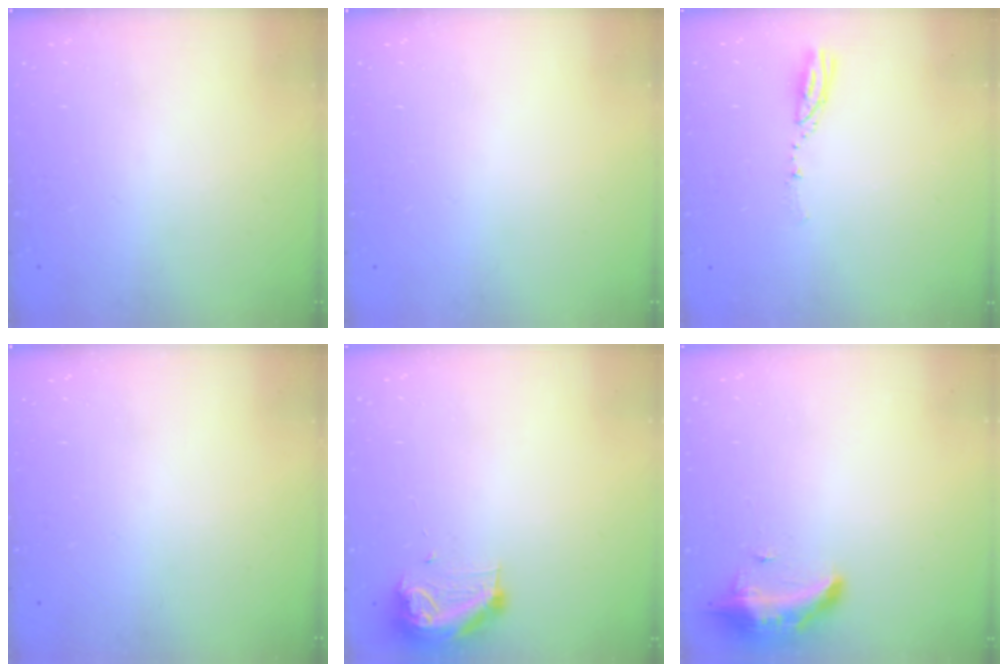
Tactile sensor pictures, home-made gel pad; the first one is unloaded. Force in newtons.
{"total": 0.0}
{"total": 3.9, "press": 3.9, "slide": 0.4}
{"total": 0.0}
{"total": 9.8, "press": 9.8, "slide": 0.5}
{"total": 12.2, "press": 9.7, "slide": 7.4}